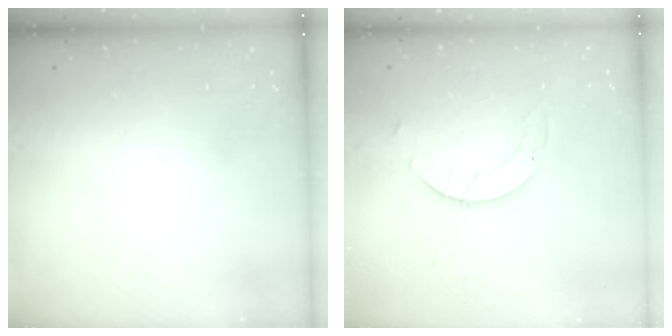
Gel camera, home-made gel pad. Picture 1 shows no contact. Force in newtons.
{"total": 4.5, "press": 4.5, "slide": 0.3}